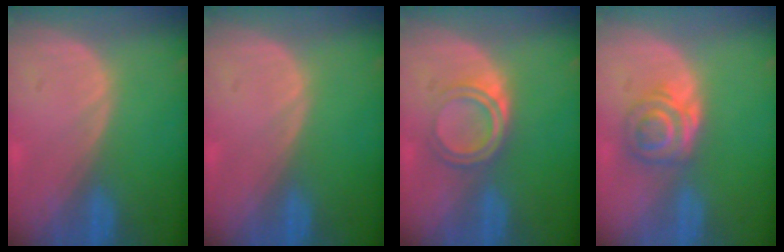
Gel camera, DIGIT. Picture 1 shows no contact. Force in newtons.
{"total": 0.0}
{"total": 4.2, "press": 4.1, "slide": 0.5}
{"total": 5.3, "press": 5.0, "slide": 1.7}